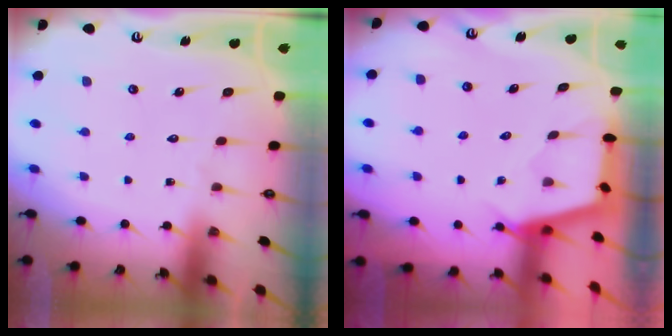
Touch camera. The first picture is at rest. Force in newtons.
{"total": 3.0, "press": 3.0, "slide": 0.4}